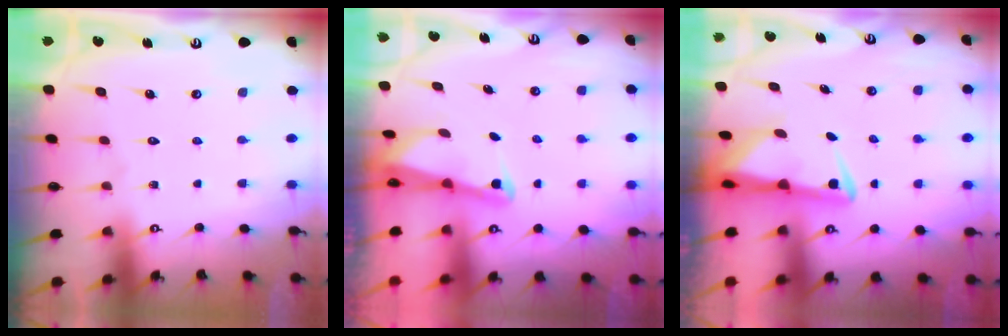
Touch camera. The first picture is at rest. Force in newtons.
{"total": 1.8, "press": 1.8, "slide": 0.1}
{"total": 3.5, "press": 3.4, "slide": 0.8}